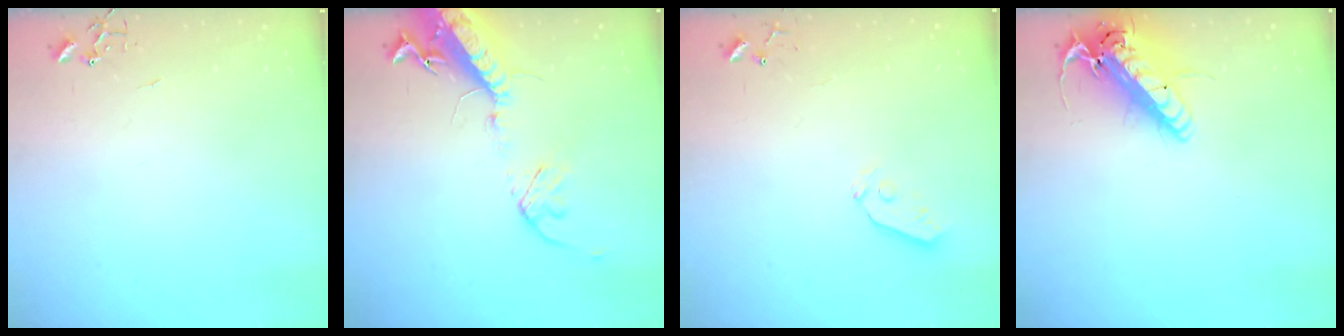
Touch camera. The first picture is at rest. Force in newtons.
{"total": 17.1, "press": 16.6, "slide": 4.0}
{"total": 4.0, "press": 3.9, "slide": 0.8}
{"total": 18.3, "press": 18.0, "slide": 3.3}